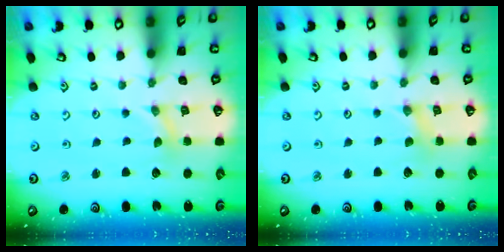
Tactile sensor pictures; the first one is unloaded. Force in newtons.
{"total": 0.0}